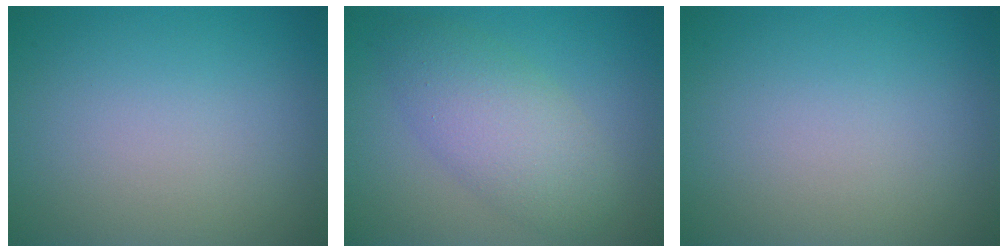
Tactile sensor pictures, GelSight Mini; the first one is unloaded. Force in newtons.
{"total": 5.0, "press": 5.0, "slide": 0.2}
{"total": 0.0}